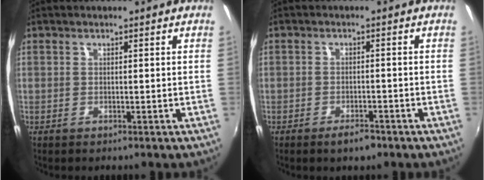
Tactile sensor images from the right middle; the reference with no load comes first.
{"total": 3.1, "force": [-2.3, 1.3, 1.6], "torque": [-0.036, 0.000, -0.036]}